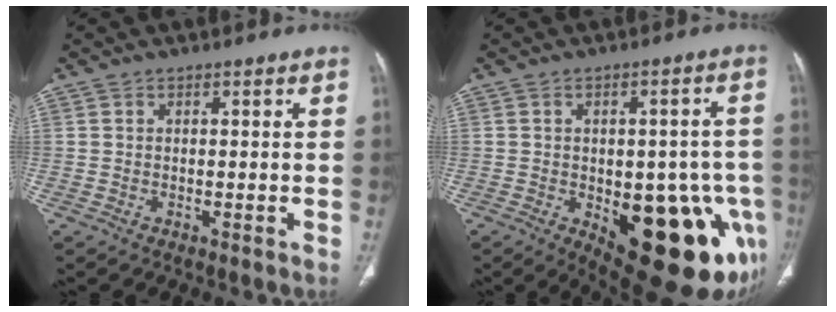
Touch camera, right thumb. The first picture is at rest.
{"total": 22.9, "force": [-7.8, 10.4, 18.8], "torque": [-0.174, 0.009, -0.077]}